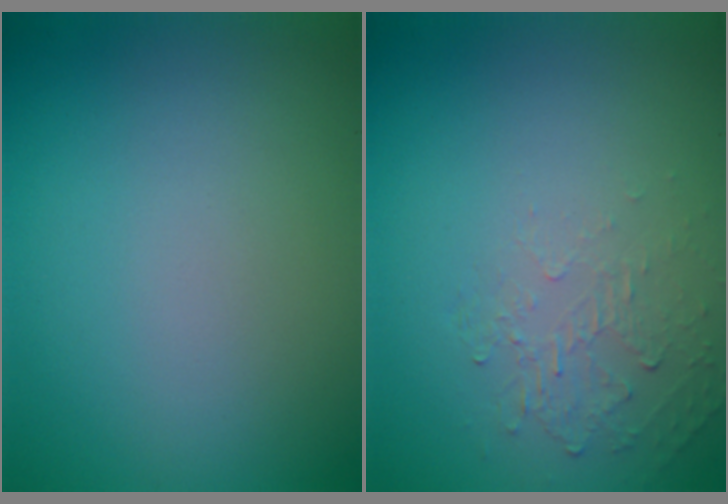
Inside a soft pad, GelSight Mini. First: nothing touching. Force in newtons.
{"total": 1.9, "press": 0.5, "slide": 1.9}